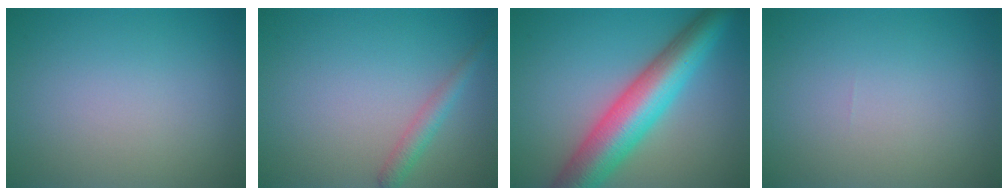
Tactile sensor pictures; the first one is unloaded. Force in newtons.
{"total": 1.9, "press": 1.9, "slide": 0.1}
{"total": 9.0, "press": 9.0, "slide": 0.2}
{"total": 0.0}